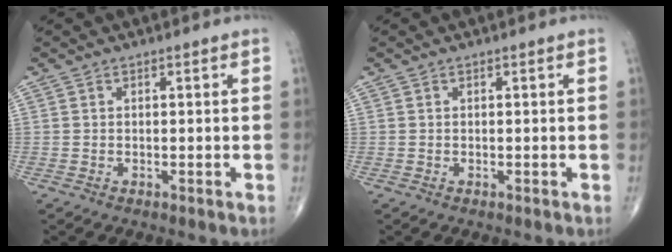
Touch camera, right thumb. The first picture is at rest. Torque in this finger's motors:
{"motor_torque": [0.06, 0.06, 0.01, -0.01, 0.00]}